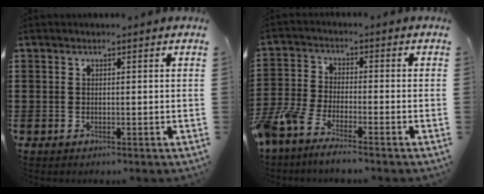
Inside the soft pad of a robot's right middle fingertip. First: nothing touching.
{"total": 5.3, "force": [-4.9, 0.5, 2.1], "torque": [-0.069, -0.014, -0.102]}